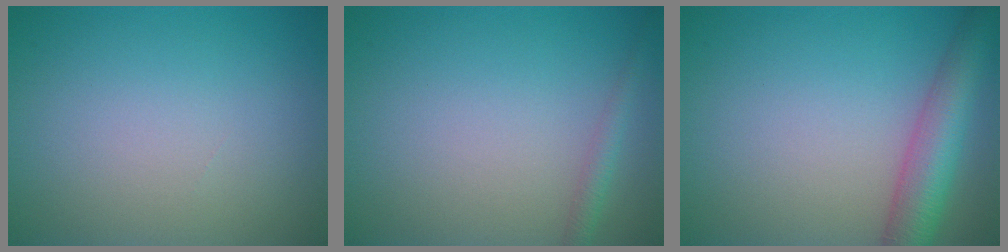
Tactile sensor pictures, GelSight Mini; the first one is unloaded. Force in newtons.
{"total": 1.4, "press": 1.4, "slide": 0.1}
{"total": 5.6, "press": 5.6, "slide": 0.1}